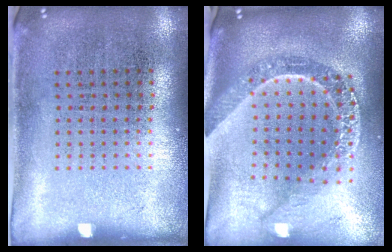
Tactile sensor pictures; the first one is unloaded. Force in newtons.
{"total": 2.7, "press": 2.2, "slide": 1.6}